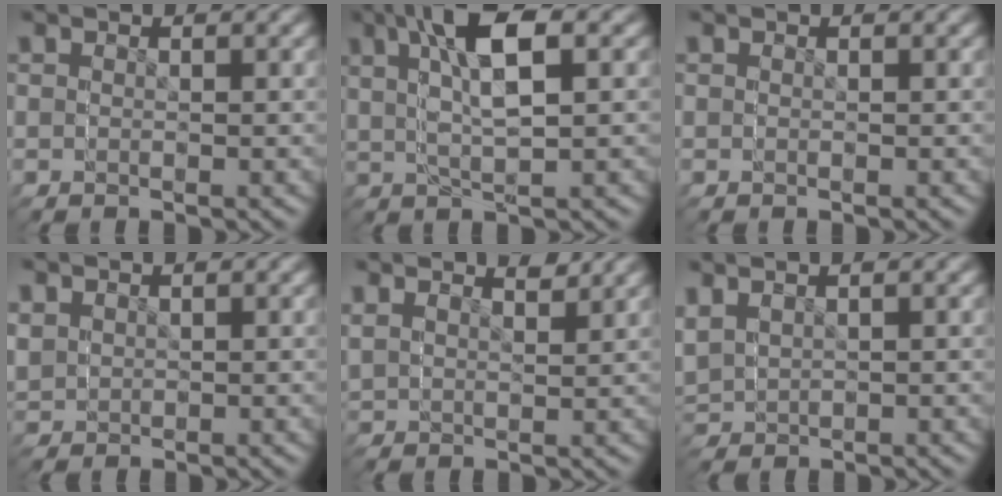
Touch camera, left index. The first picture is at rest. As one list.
[{"total": 4.9, "force": [3.2, 1.0, 3.5], "torque": [-0.082, 0.019, 0.039]}, {"total": 0.0}, {"total": 2.4, "force": [0.5, 2.3, -0.4], "torque": [-0.019, -0.017, 0.017]}, {"total": 2.8, "force": [2.5, 0.4, -1.2], "torque": [-0.002, 0.006, 0.041]}, {"total": 2.6, "force": [0.7, 2.5, 0.4], "torque": [-0.047, -0.012, 0.023]}]